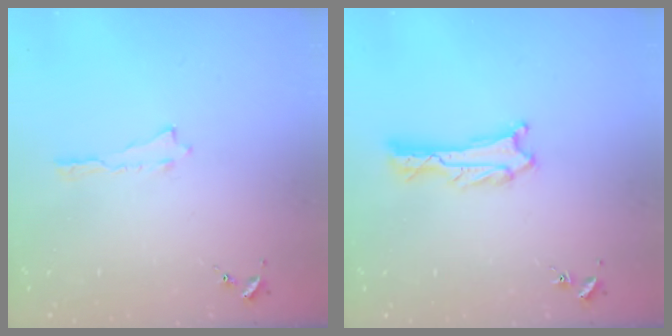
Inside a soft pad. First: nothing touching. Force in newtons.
{"total": 1.4, "press": 1.4, "slide": 0.0}